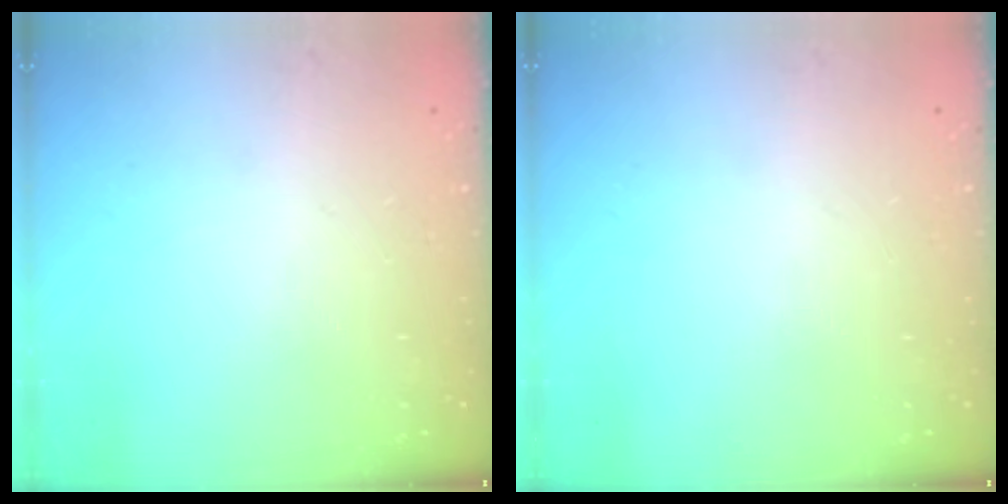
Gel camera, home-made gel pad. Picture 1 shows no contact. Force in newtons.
{"total": 0.0}